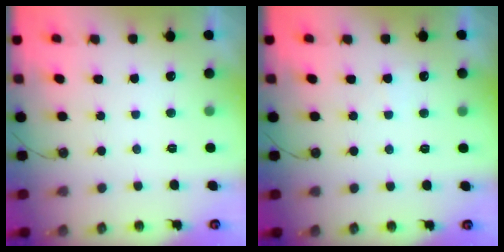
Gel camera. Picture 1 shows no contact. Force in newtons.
{"total": 3.0, "press": 3.0, "slide": 0.4}